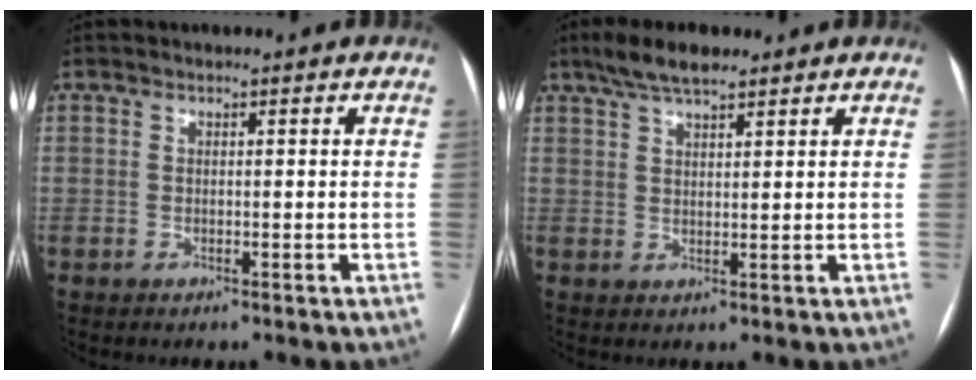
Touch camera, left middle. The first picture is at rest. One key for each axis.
{"total": 5.8, "fx": 4.4, "fy": 1.4, "fz": 3.5, "tx": -0.073, "ty": 0.017, "tz": 0.080}